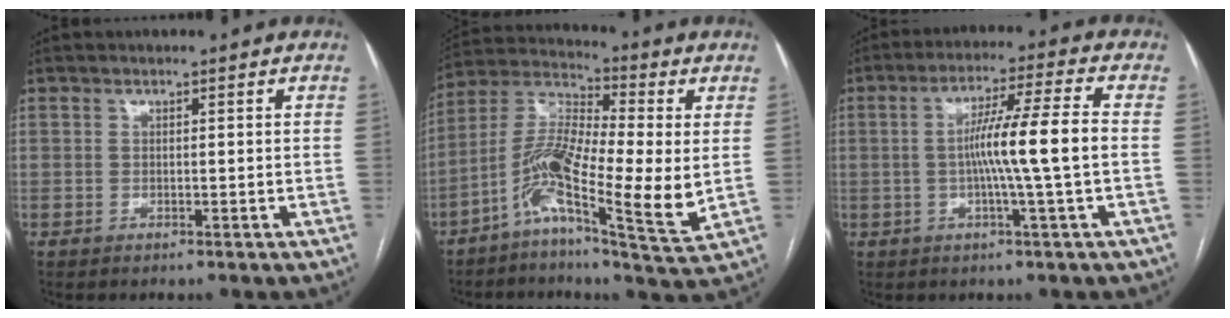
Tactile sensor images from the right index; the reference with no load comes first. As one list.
[{"total": 15.5, "force": [-2.4, 2.8, 15.1], "torque": [-0.298, 0.006, -0.054]}, {"total": 9.6, "force": [-0.7, -1.2, 9.5], "torque": [-0.166, 0.011, -0.014]}]